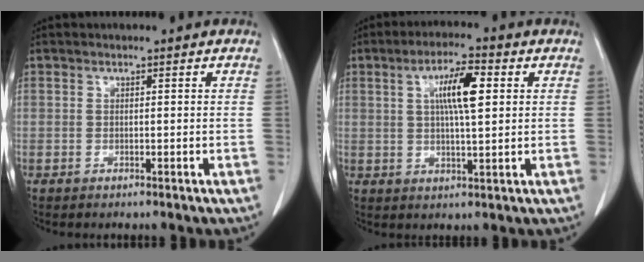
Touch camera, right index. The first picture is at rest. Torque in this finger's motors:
{"motor_torque": [1.07, 0.38, 0.21, 0.12]}